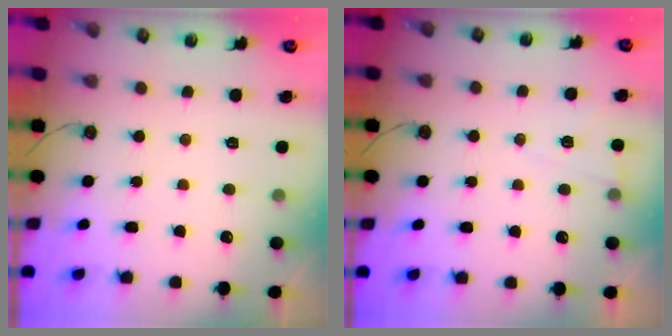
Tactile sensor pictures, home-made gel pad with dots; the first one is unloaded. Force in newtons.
{"total": 4.4, "press": 3.2, "slide": 3.0}